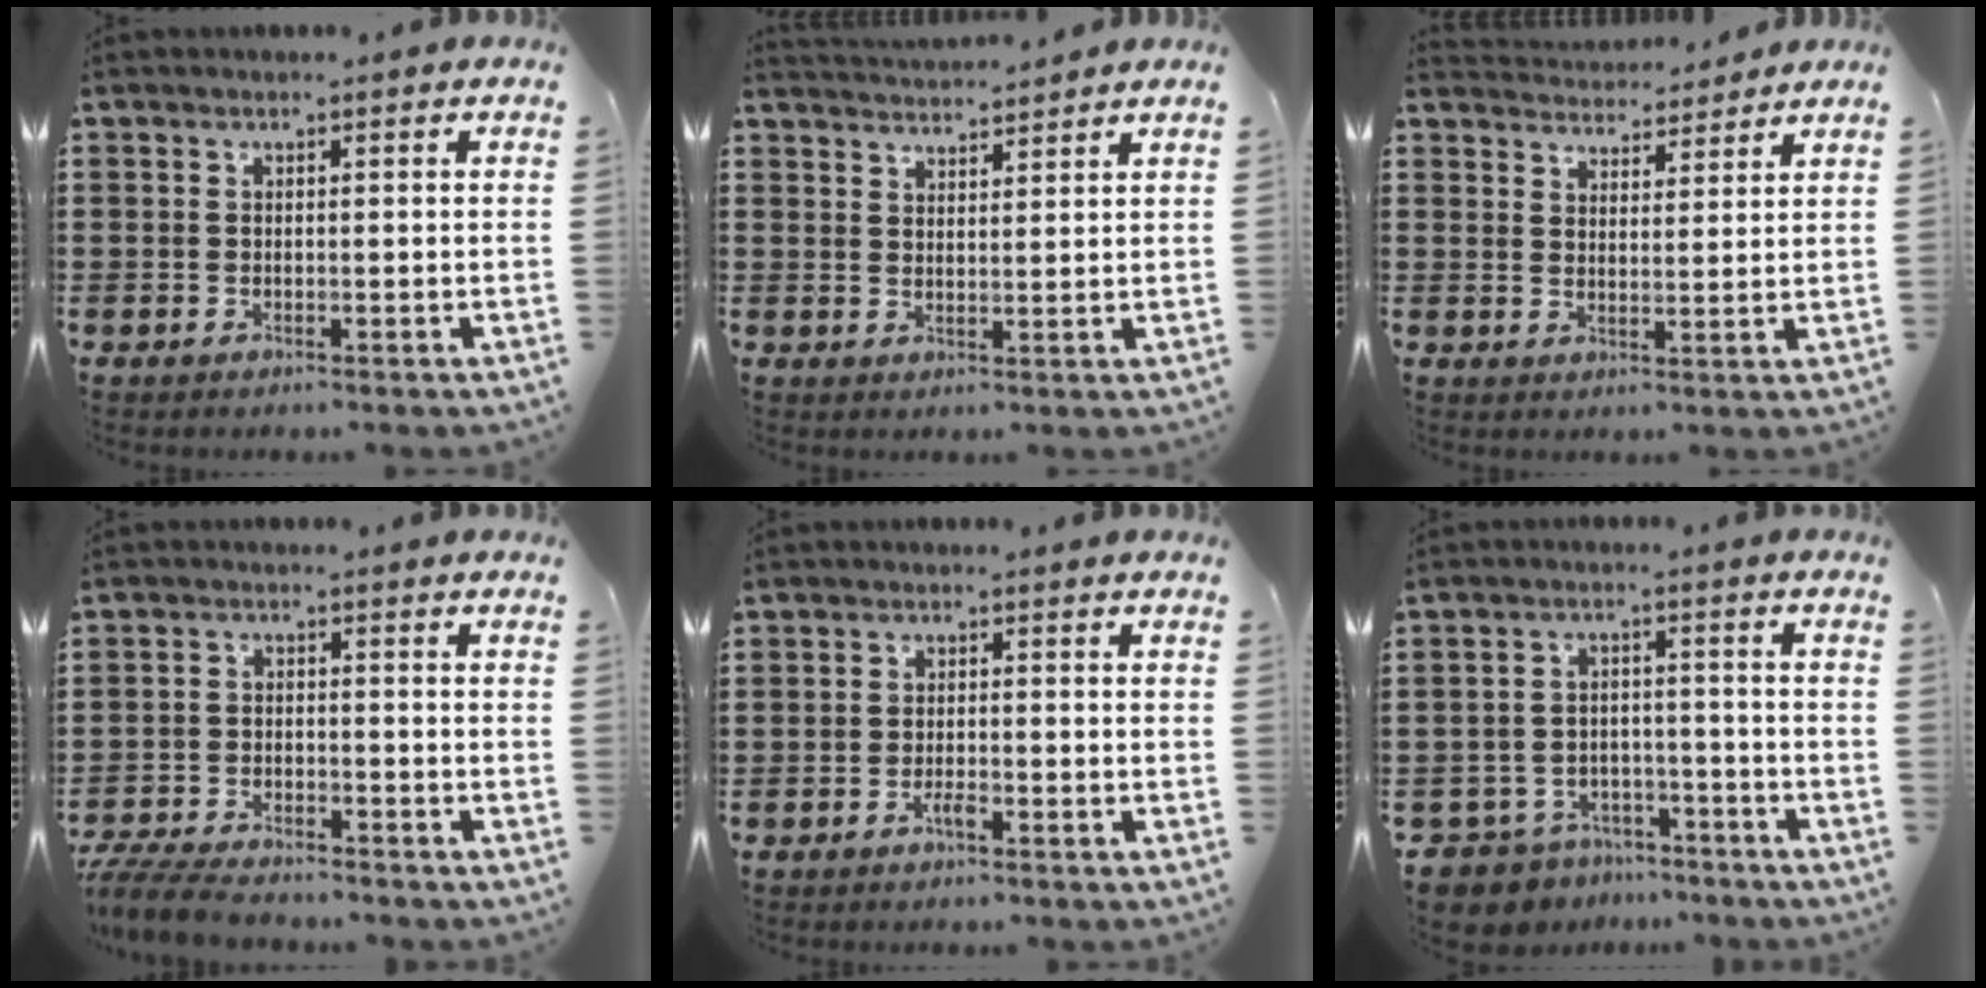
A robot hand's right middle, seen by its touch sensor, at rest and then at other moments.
{"total": 3.0, "force": [2.9, 0.0, -0.2], "torque": [-0.006, -0.010, 0.055]}
{"total": 3.5, "force": [3.5, 0.6, -0.5], "torque": [-0.004, -0.018, 0.063]}
{"total": 5.3, "force": [-5.1, 1.0, 1.2], "torque": [-0.037, 0.000, -0.105]}
{"total": 1.6, "force": [-1.2, 0.4, 1.0], "torque": [-0.022, -0.002, -0.023]}
{"total": 5.1, "force": [-5.0, 1.2, 0.2], "torque": [-0.032, 0.003, -0.107]}